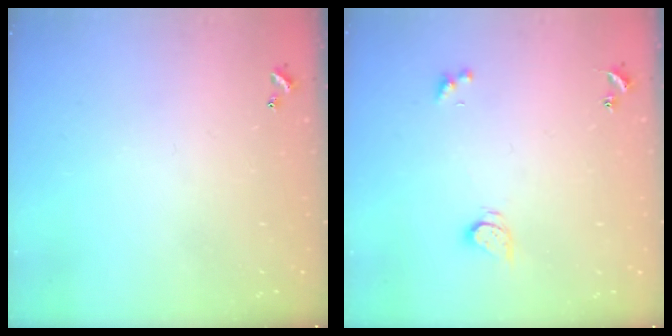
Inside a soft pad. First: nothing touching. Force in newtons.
{"total": 2.5, "press": 2.5, "slide": 0.5}